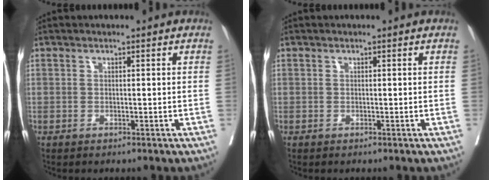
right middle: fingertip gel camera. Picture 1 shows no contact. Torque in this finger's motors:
{"motor_torque": [0.00, 0.00, 0.00, 0.00]}